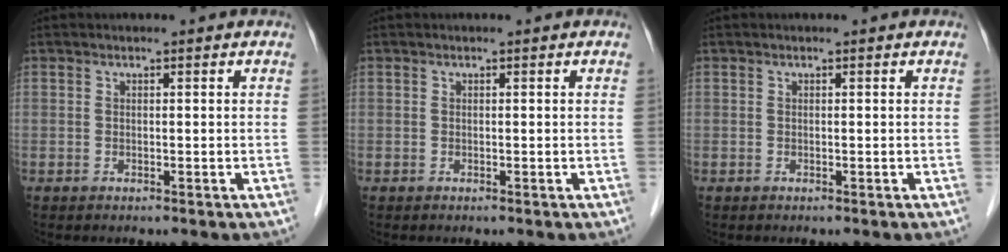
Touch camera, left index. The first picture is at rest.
{"total": 0.0}
{"total": 0.0}